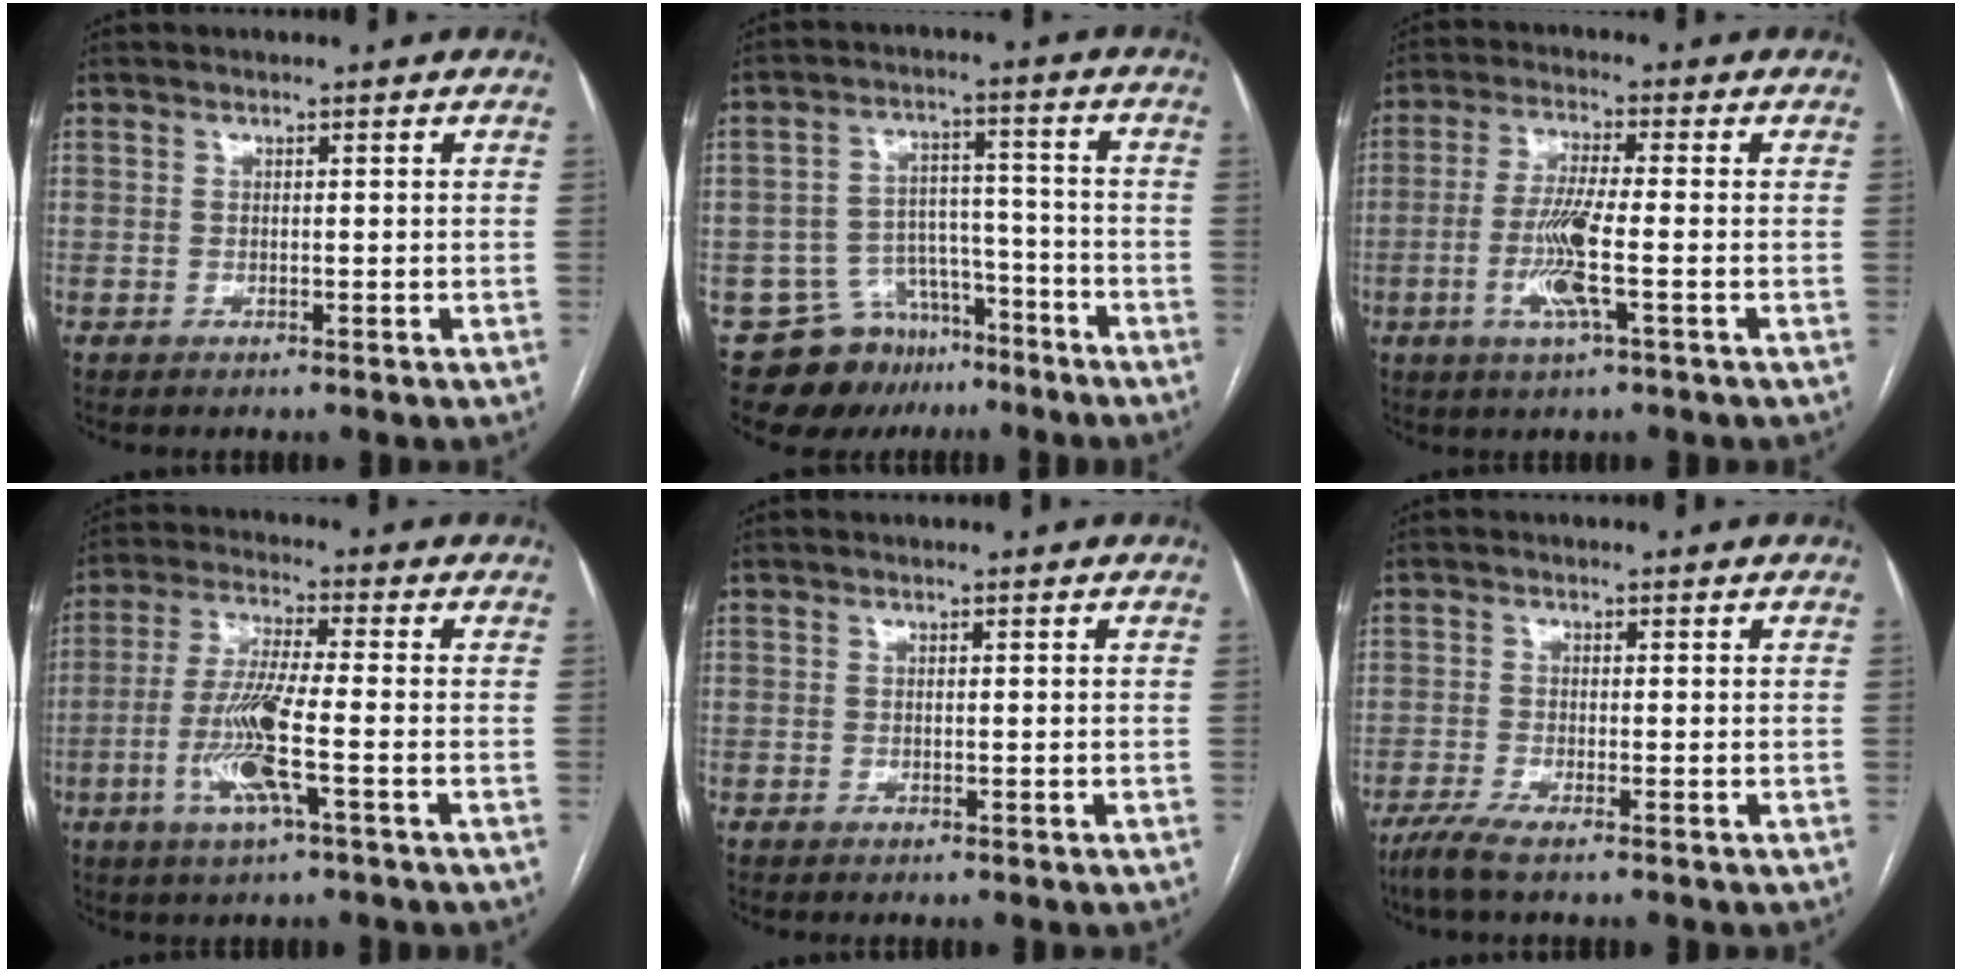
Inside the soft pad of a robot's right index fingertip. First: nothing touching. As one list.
[{"total": 9.8, "force": [-7.4, 6.3, 1.1], "torque": [-0.008, 0.053, -0.112]}, {"total": 7.9, "force": [-2.2, 0.1, 7.6], "torque": [-0.155, -0.009, -0.045]}, {"total": 10.1, "force": [-3.0, 0.2, 9.6], "torque": [-0.198, -0.010, -0.064]}, {"total": 0.0}, {"total": 3.0, "force": [-2.2, -0.1, 2.1], "torque": [-0.045, -0.009, -0.049]}]